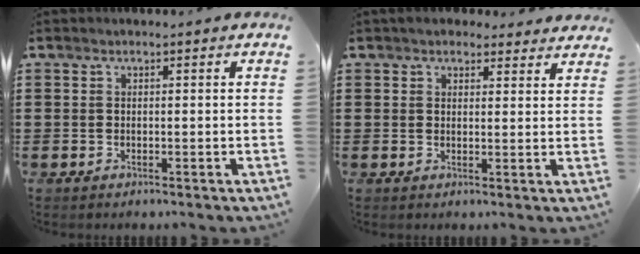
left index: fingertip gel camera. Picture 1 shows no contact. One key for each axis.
{"total": 2.7, "fx": 2.4, "fy": 1.2, "fz": 0.3, "tx": -0.014, "ty": -0.001, "tz": 0.046}